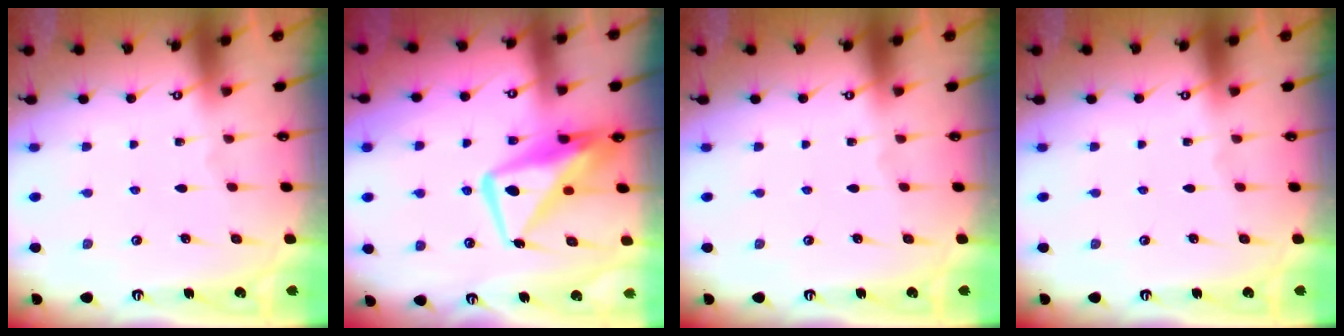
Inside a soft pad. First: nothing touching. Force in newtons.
{"total": 13.2, "press": 13.1, "slide": 1.4}
{"total": 0.0}
{"total": 0.0}